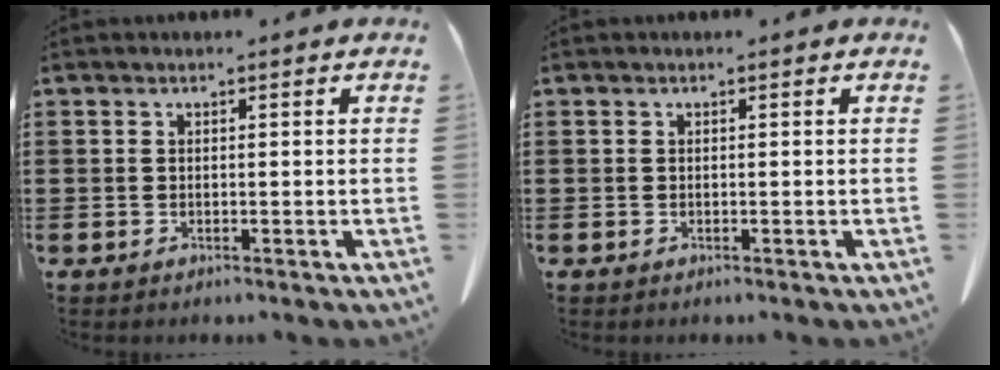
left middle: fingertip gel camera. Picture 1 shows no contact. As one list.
[{"total": 0.0}]